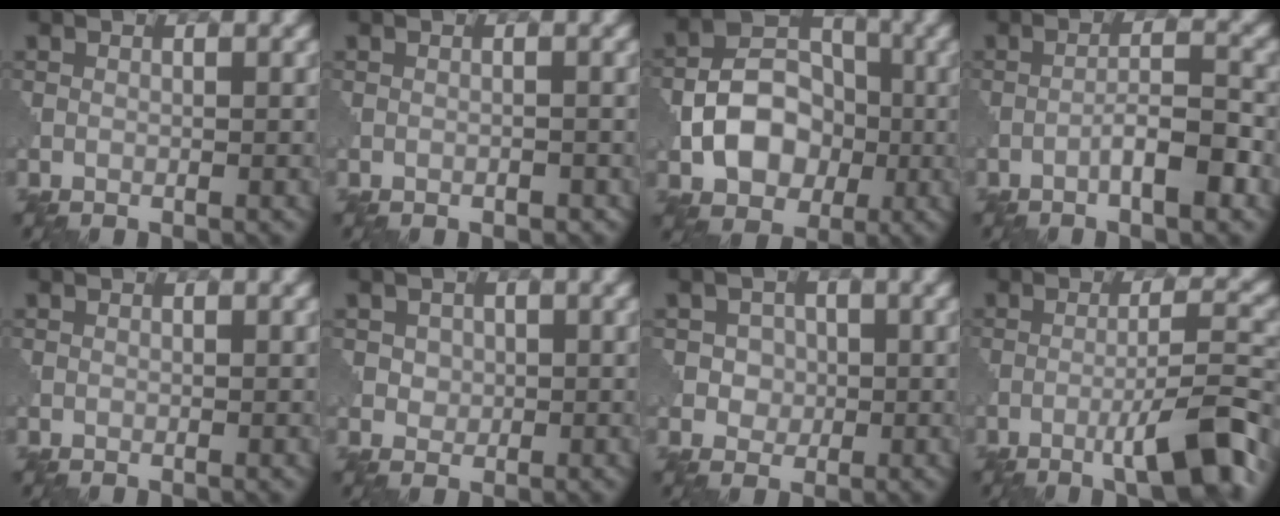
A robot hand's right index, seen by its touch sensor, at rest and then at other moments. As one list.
[{"total": 0.7, "force": [-0.5, 0.3, 0.4], "torque": [-0.006, -0.001, -0.006]}, {"total": 7.3, "force": [-1.6, 5.4, 4.6], "torque": [-0.068, 0.004, -0.029]}, {"total": 3.9, "force": [-1.9, 0.6, 3.3], "torque": [-0.056, 0.013, -0.038]}, {"total": 0.0}, {"total": 1.8, "force": [0.5, 1.6, 0.7], "torque": [-0.014, 0.000, 0.017]}, {"total": 2.3, "force": [0.2, 2.2, 0.9], "torque": [-0.005, 0.001, 0.003]}, {"total": 6.8, "force": [-3.7, 0.7, 5.6], "torque": [-0.080, 0.013, -0.066]}]